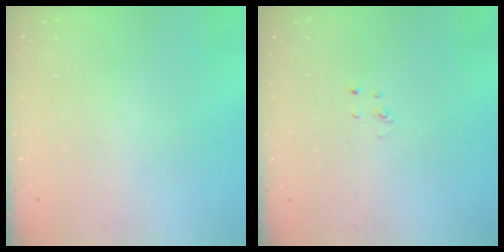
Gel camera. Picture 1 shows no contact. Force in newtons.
{"total": 2.7, "press": 2.7, "slide": 0.3}